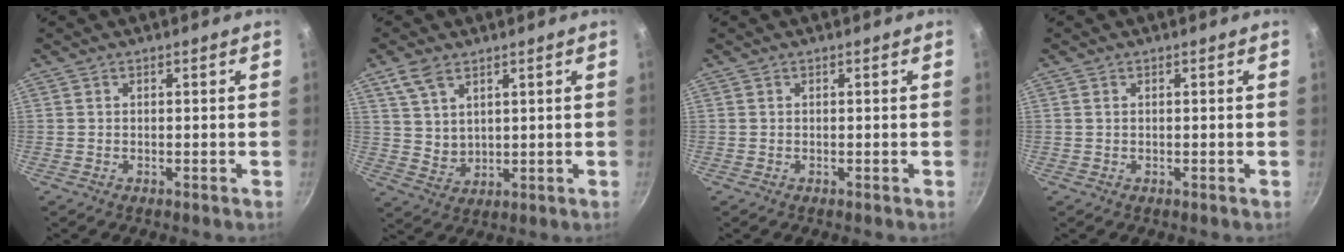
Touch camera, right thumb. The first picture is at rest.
{"total": 6.6, "force": [3.9, 3.8, 3.6], "torque": [-0.056, -0.020, 0.085]}
{"total": 0.0}
{"total": 0.5, "force": [0.2, 0.4, 0.3], "torque": [-0.006, 0.001, 0.003]}